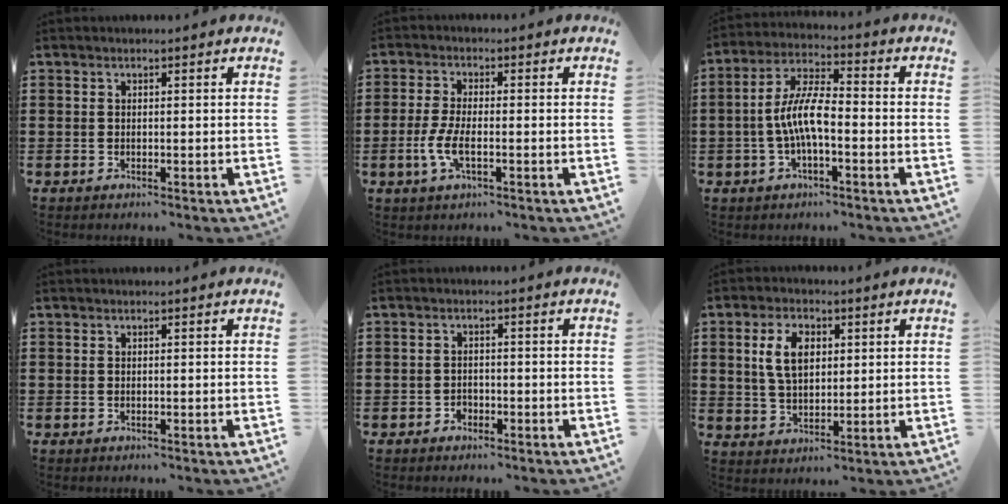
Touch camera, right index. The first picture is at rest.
{"total": 4.8, "force": [-1.5, 1.4, 4.3], "torque": [-0.101, -0.007, -0.035]}
{"total": 8.0, "force": [-1.8, 2.6, 7.3], "torque": [-0.161, -0.004, -0.039]}
{"total": 0.0}
{"total": 1.4, "force": [-1.0, 1.0, 0.2], "torque": [-0.008, 0.000, -0.024]}
{"total": 6.6, "force": [1.6, 4.0, 5.0], "torque": [-0.108, 0.010, 0.023]}